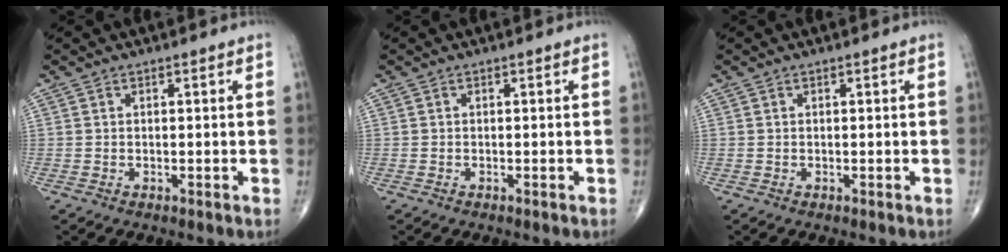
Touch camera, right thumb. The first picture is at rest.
{"total": 0.0}
{"total": 0.0}